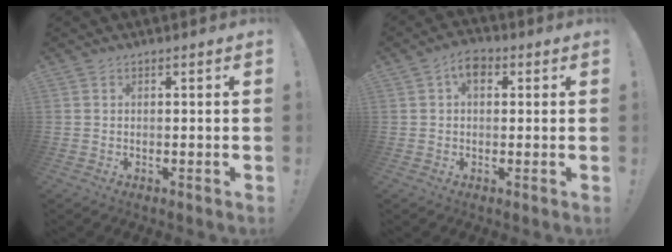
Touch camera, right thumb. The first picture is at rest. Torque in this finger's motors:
{"motor_torque": [0.82, 0.97, 0.50, -0.08, 0.01]}